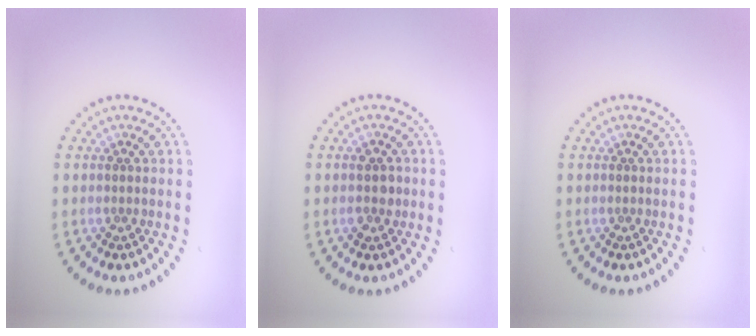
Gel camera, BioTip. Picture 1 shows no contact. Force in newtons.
{"total": 1.6, "press": 1.6, "slide": 0.1}
{"total": 0.0}